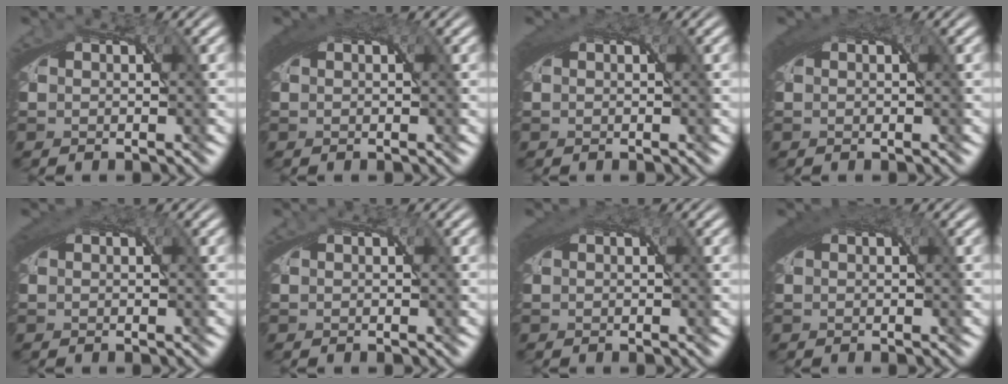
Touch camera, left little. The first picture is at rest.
{"total": 2.7, "force": [1.0, 1.3, 2.2], "torque": [-0.041, 0.000, 0.016]}
{"total": 1.8, "force": [0.7, 0.9, 1.4], "torque": [-0.027, -0.001, 0.011]}
{"total": 2.4, "force": [0.9, 1.1, 1.9], "torque": [-0.037, -0.001, 0.016]}
{"total": 1.7, "force": [0.7, 0.9, 1.3], "torque": [-0.025, 0.000, 0.011]}
{"total": 0.0}
{"total": 1.9, "force": [0.8, 0.9, 1.5], "torque": [-0.030, -0.002, 0.013]}
{"total": 3.0, "force": [1.1, 1.4, 2.4], "torque": [-0.043, 0.000, 0.018]}